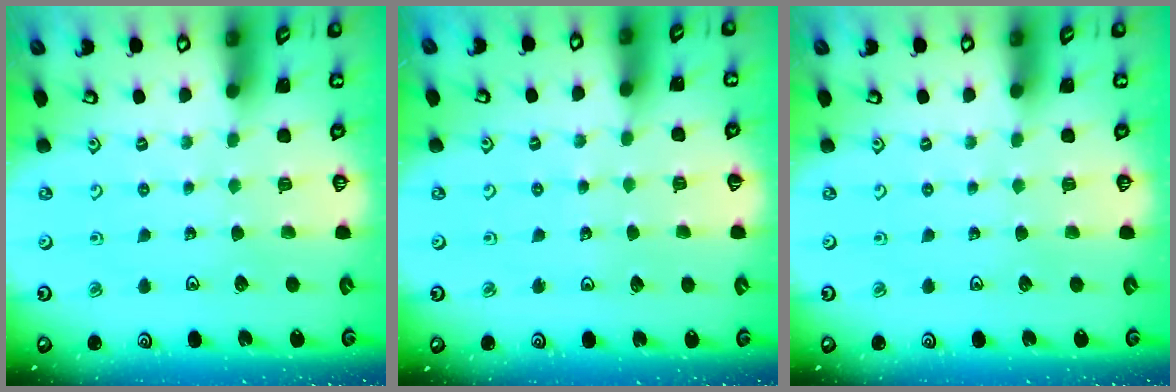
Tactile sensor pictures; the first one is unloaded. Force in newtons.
{"total": 3.5, "press": 3.5, "slide": 0.1}
{"total": 0.0}